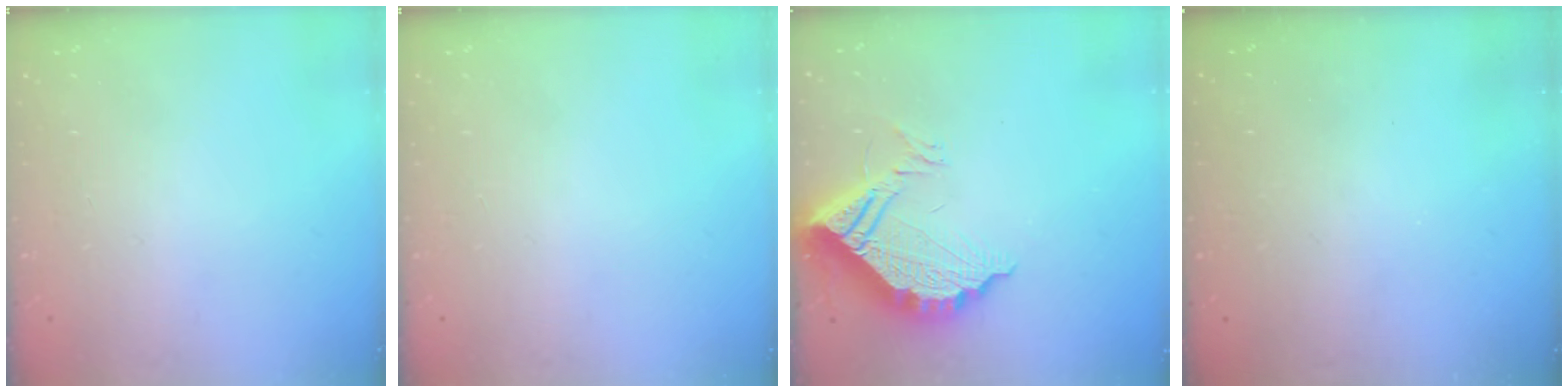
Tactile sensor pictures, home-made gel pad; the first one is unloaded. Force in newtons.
{"total": 0.0}
{"total": 13.6, "press": 13.6, "slide": 1.1}
{"total": 3.0, "press": 3.0, "slide": 0.1}